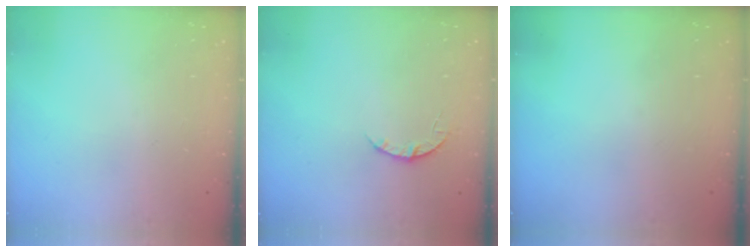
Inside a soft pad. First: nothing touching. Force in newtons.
{"total": 3.5, "press": 3.4, "slide": 0.4}
{"total": 0.0}